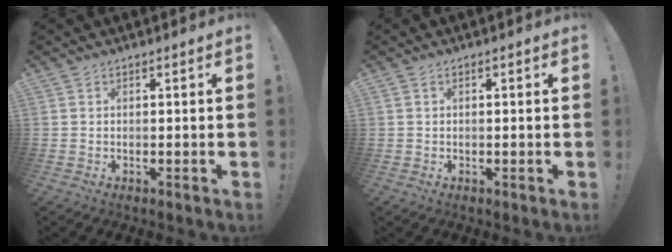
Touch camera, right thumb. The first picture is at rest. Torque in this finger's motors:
{"motor_torque": [-0.24, -0.01, 0.08, 0.22, 0.12]}